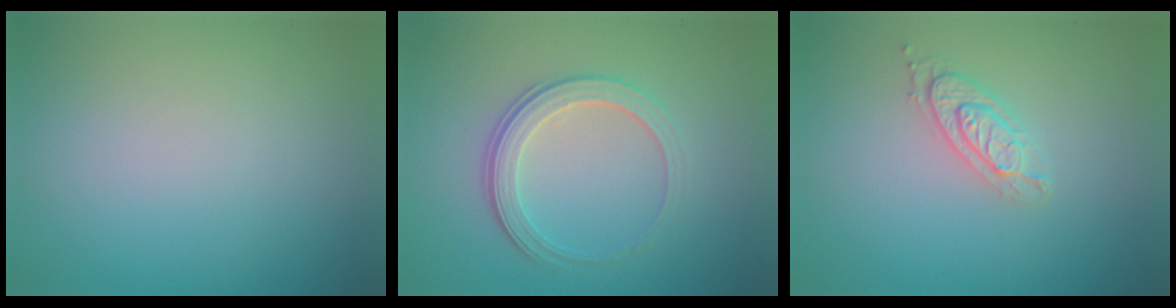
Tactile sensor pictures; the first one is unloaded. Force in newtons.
{"total": 3.4, "press": 2.7, "slide": 2.1}
{"total": 2.1, "press": 2.1, "slide": 0.3}